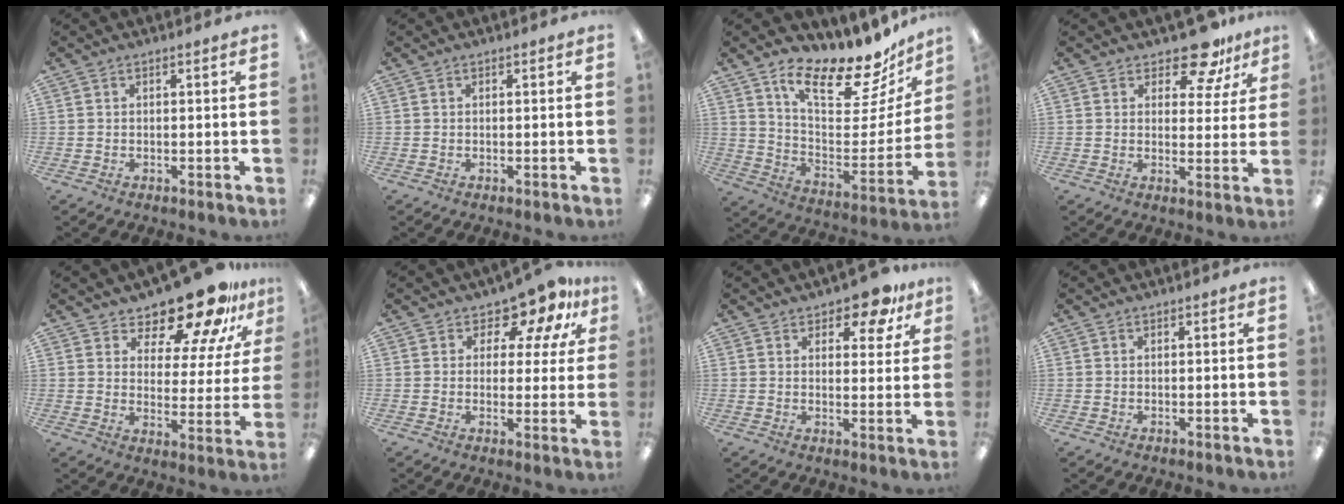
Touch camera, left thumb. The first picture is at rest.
{"total": 0.0}
{"total": 18.2, "force": [14.2, 6.0, 9.7], "torque": [-0.138, -0.111, 0.238]}
{"total": 9.9, "force": [7.7, 4.3, 4.7], "torque": [-0.060, -0.045, 0.135]}
{"total": 16.7, "force": [14.2, 5.1, 7.3], "torque": [-0.118, -0.110, 0.243]}
{"total": 8.8, "force": [6.6, 4.5, 3.8], "torque": [-0.060, -0.048, 0.118]}
{"total": 7.8, "force": [5.7, 3.3, 4.1], "torque": [-0.039, -0.035, 0.095]}
{"total": 0.0}